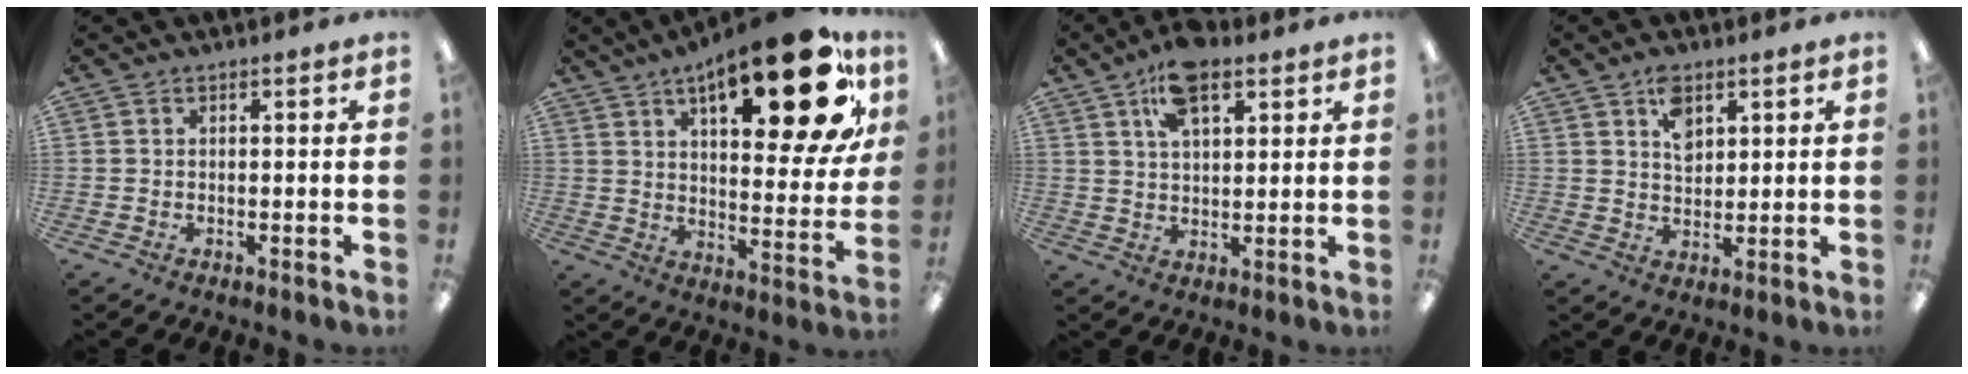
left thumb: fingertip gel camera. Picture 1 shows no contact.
{"total": 23.7, "force": [13.4, 7.9, 17.9], "torque": [-0.252, -0.072, 0.207]}
{"total": 13.3, "force": [8.2, 6.0, 8.5], "torque": [-0.147, -0.017, 0.146]}
{"total": 5.6, "force": [2.9, 3.6, 3.2], "torque": [-0.041, -0.007, 0.047]}